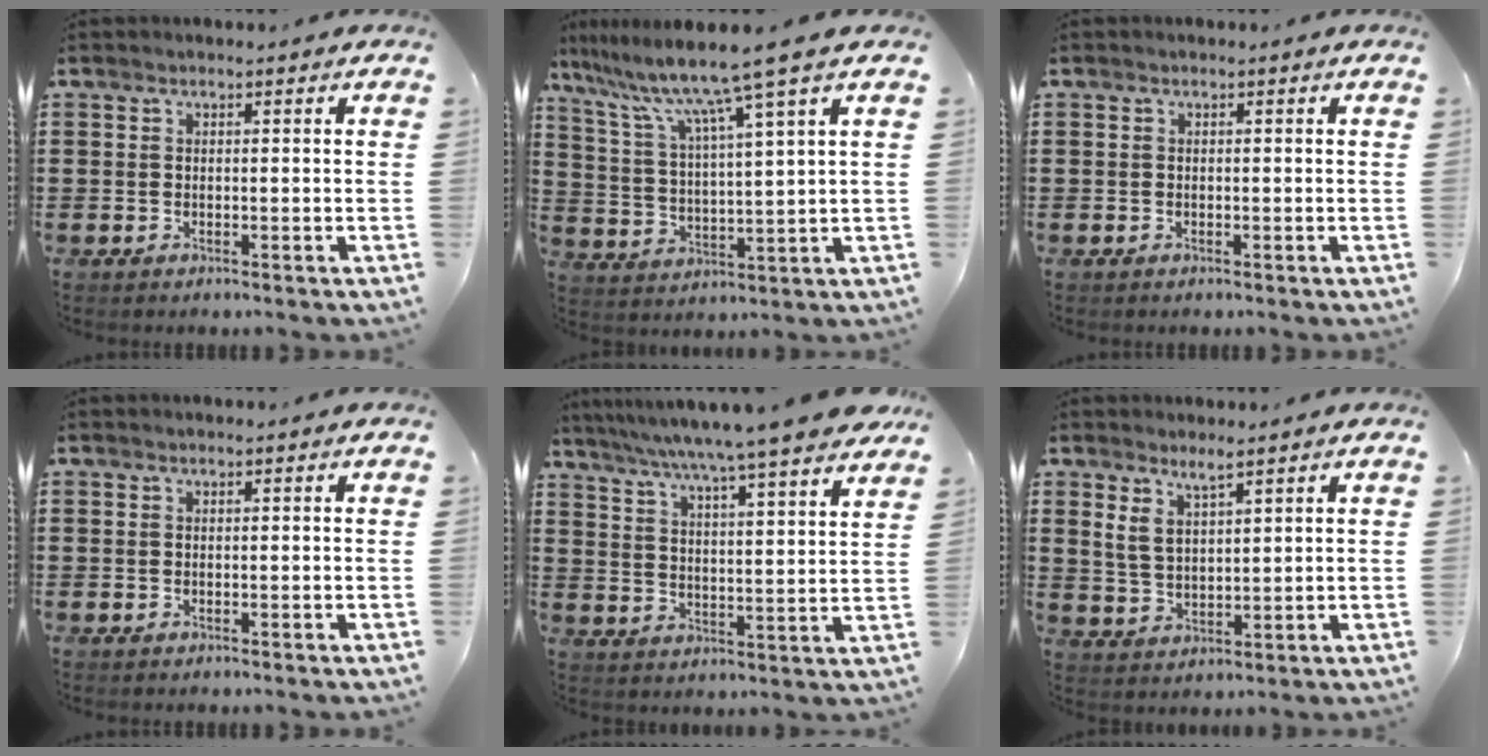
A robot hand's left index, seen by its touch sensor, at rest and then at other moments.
{"total": 9.6, "force": [7.3, -1.3, 6.1], "torque": [-0.146, -0.042, 0.114]}
{"total": 0.0}
{"total": 0.0}
{"total": 7.3, "force": [6.5, -1.4, 3.2], "torque": [-0.086, -0.048, 0.105]}
{"total": 4.2, "force": [3.0, 1.5, 2.5], "torque": [-0.057, 0.001, 0.054]}